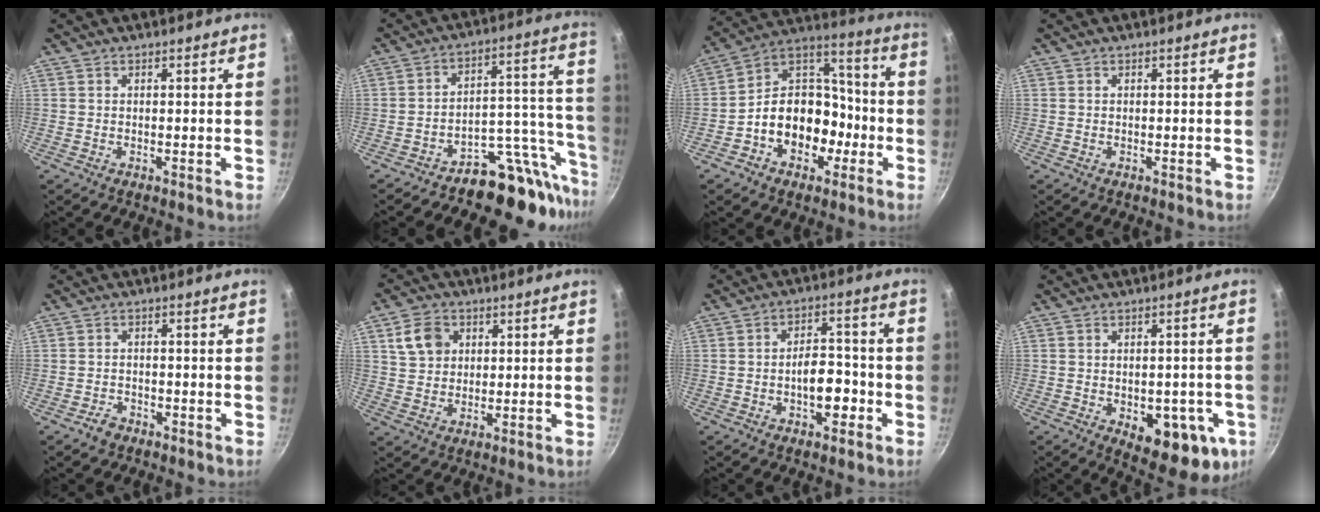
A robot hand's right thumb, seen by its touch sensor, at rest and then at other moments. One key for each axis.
{"total": 14.4, "fx": -11.6, "fy": 6.6, "fz": 5.4, "tx": 0.014, "ty": 0.110, "tz": -0.183}
{"total": 16.6, "fx": -5.4, "fy": 12.8, "fz": 9.1, "tx": -0.094, "ty": 0.066, "tz": -0.091}
{"total": 0.0}
{"total": 2.5, "fx": -1.8, "fy": 1.5, "fz": 0.8, "tx": -0.010, "ty": 0.021, "tz": -0.026}
{"total": 7.2, "fx": 2.5, "fy": 5.7, "fz": 3.6, "tx": -0.045, "ty": 0.002, "tz": 0.045}
{"total": 7.8, "fx": -2.7, "fy": 4.2, "fz": 5.9, "tx": -0.058, "ty": 0.032, "tz": -0.043}
{"total": 15.4, "fx": -4.4, "fy": 8.0, "fz": 12.3, "tx": -0.112, "ty": -0.013, "tz": -0.046}